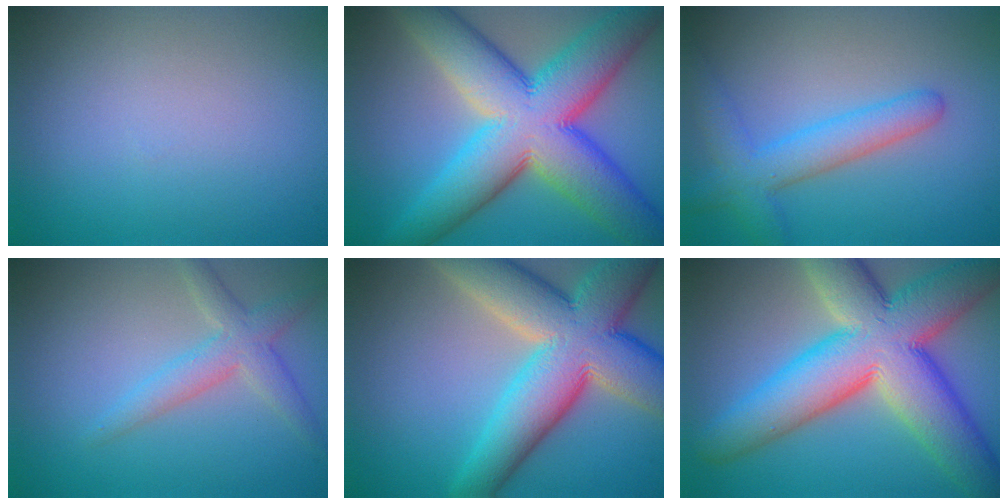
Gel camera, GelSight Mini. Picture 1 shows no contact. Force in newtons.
{"total": 14.6, "press": 14.6, "slide": 0.3}
{"total": 4.4, "press": 4.4, "slide": 0.1}
{"total": 3.1, "press": 3.1, "slide": 0.4}
{"total": 12.9, "press": 12.9, "slide": 1.0}
{"total": 13.9, "press": 13.8, "slide": 0.8}